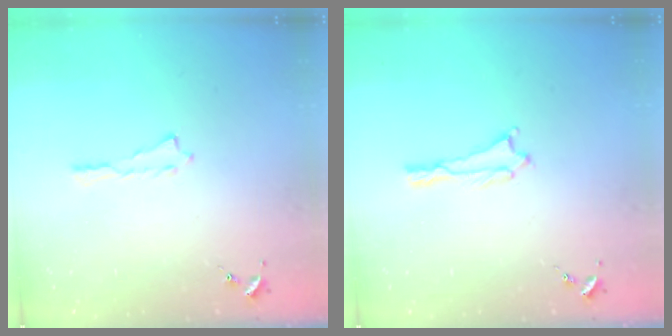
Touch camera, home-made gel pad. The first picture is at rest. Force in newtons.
{"total": 0.0}